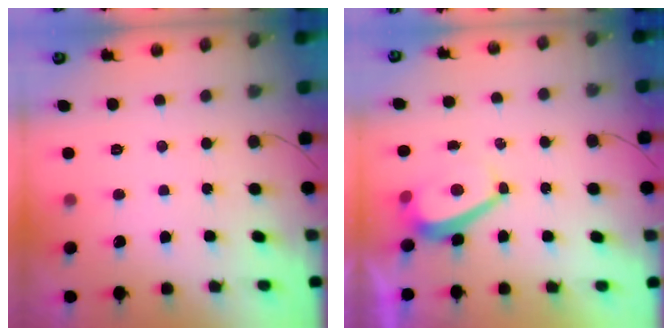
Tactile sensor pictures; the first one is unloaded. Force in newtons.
{"total": 3.0, "press": 2.9, "slide": 0.6}